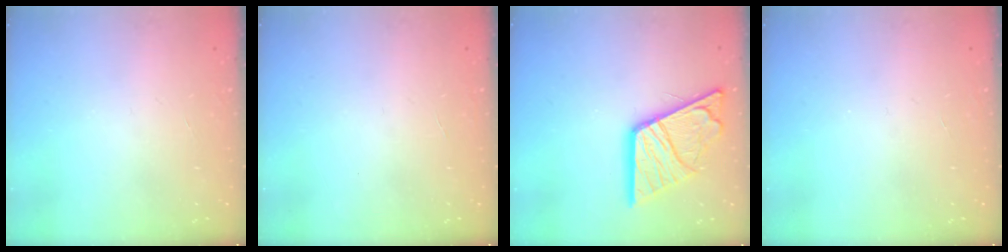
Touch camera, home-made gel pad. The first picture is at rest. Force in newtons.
{"total": 0.0}
{"total": 18.5, "press": 18.4, "slide": 2.2}
{"total": 0.0}